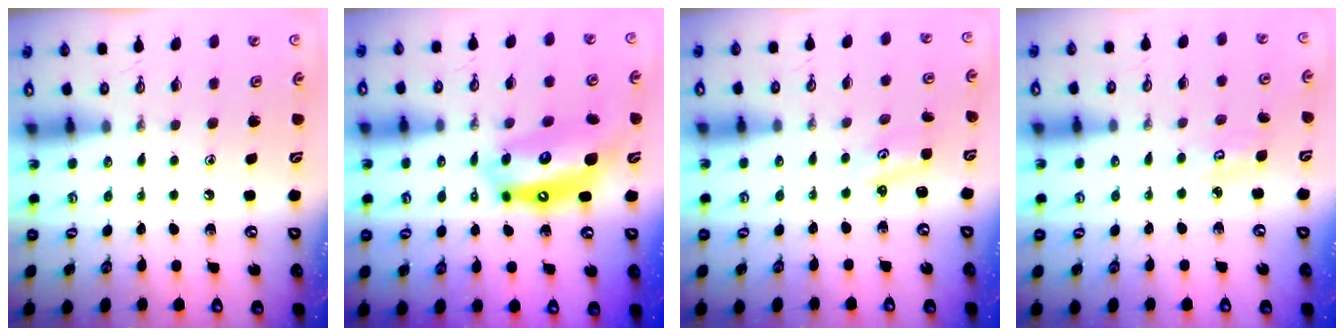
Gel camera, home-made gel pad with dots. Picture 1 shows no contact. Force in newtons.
{"total": 12.8, "press": 12.8, "slide": 0.9}
{"total": 1.5, "press": 1.4, "slide": 0.2}
{"total": 4.2, "press": 4.1, "slide": 0.5}